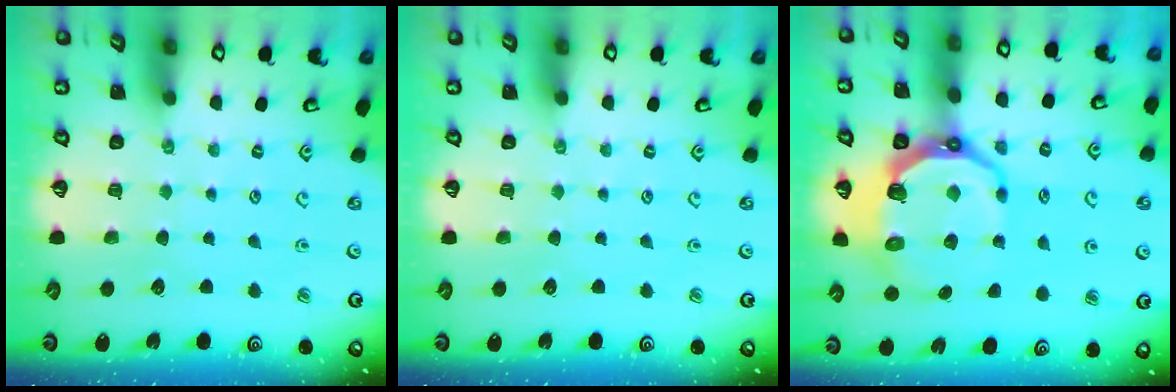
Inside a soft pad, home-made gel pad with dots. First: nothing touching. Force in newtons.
{"total": 0.0}
{"total": 12.8, "press": 11.8, "slide": 4.8}